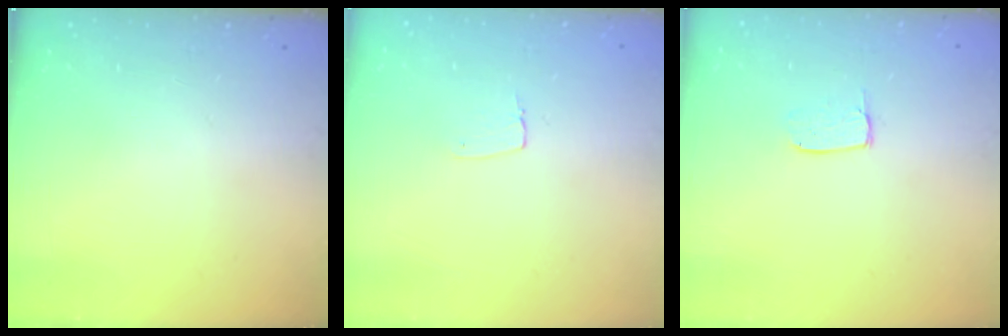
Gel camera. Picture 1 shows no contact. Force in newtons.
{"total": 3.8, "press": 3.8, "slide": 0.2}
{"total": 4.5, "press": 4.5, "slide": 0.3}